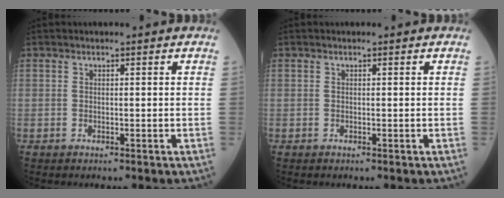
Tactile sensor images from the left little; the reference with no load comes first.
{"total": 0.0}